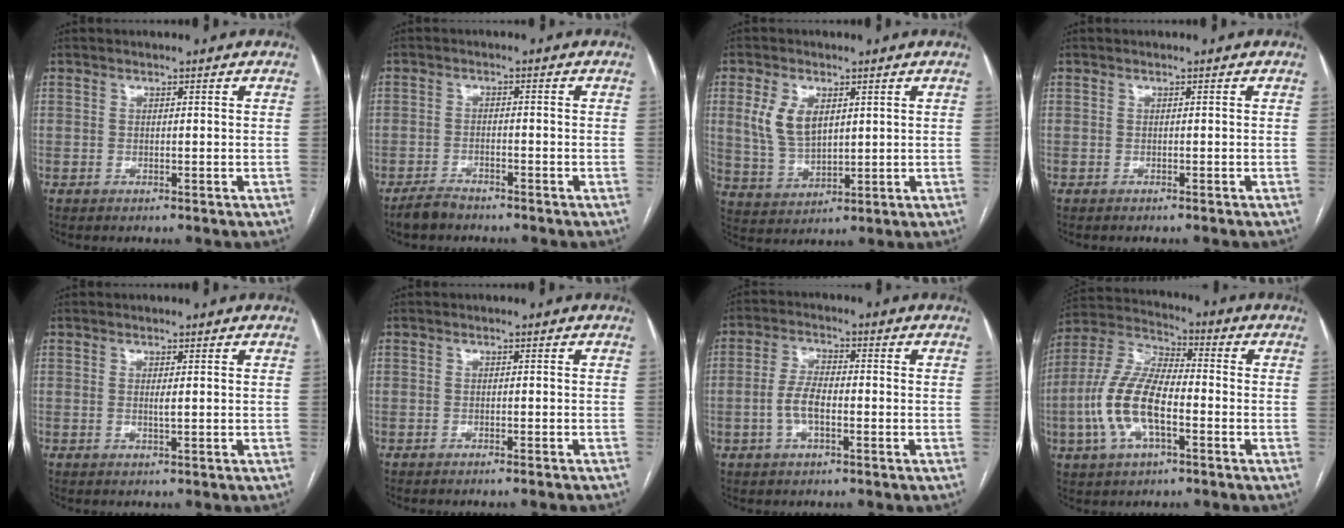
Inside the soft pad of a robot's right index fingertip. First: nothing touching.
{"total": 3.3, "force": [-2.9, 0.8, 1.2], "torque": [-0.029, -0.006, -0.053]}
{"total": 7.2, "force": [2.3, 4.2, 5.4], "torque": [-0.121, 0.009, 0.054]}
{"total": 0.8, "force": [-0.7, -0.2, 0.4], "torque": [-0.005, 0.002, -0.010]}
{"total": 0.7, "force": [0.1, 0.0, 0.7], "torque": [-0.017, -0.003, 0.003]}
{"total": 2.5, "force": [-2.2, -0.4, 1.1], "torque": [-0.013, 0.002, -0.029]}
{"total": 4.9, "force": [-1.4, 1.9, 4.3], "torque": [-0.094, 0.009, -0.029]}
{"total": 12.9, "force": [-3.3, 5.0, 11.4], "torque": [-0.256, 0.011, -0.066]}